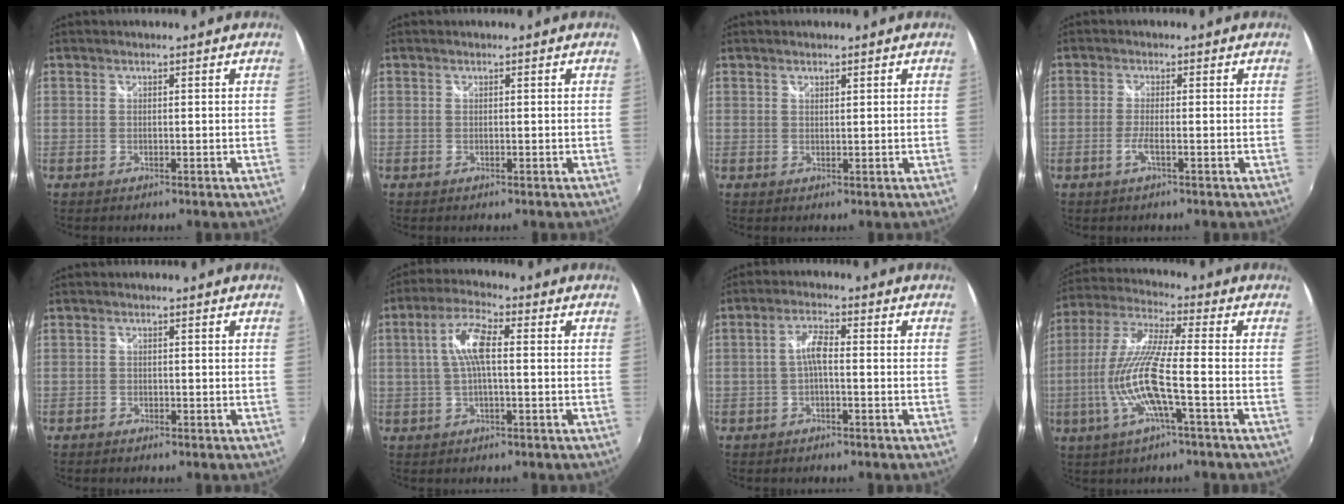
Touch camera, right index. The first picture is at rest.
{"total": 0.0}
{"total": 0.8, "force": [0.7, 0.2, 0.3], "torque": [-0.003, 0.000, 0.011]}
{"total": 2.4, "force": [-1.1, -0.1, 2.1], "torque": [-0.045, -0.004, -0.023]}
{"total": 1.1, "force": [-0.8, 0.7, 0.1], "torque": [-0.007, -0.001, -0.016]}
{"total": 7.1, "force": [0.4, 1.8, 6.9], "torque": [-0.136, 0.012, 0.009]}
{"total": 3.3, "force": [-0.8, 0.7, 3.1], "torque": [-0.064, 0.010, -0.017]}
{"total": 13.5, "force": [-3.9, 1.1, 12.9], "torque": [-0.258, -0.008, -0.075]}